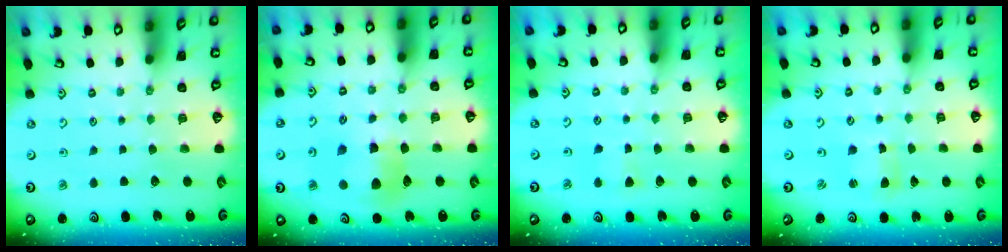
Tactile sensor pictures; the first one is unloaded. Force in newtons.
{"total": 9.8, "press": 9.8, "slide": 1.0}
{"total": 3.2, "press": 3.1, "slide": 0.6}
{"total": 3.3, "press": 3.3, "slide": 0.4}